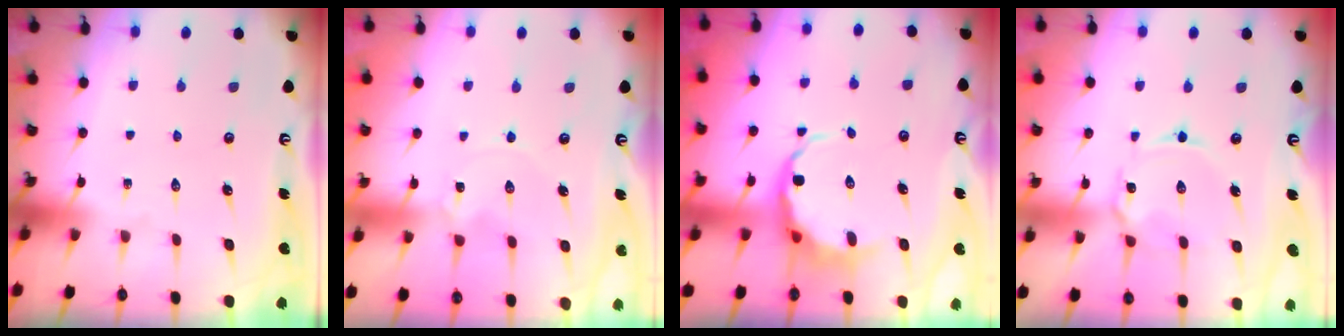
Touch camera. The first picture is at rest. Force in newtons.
{"total": 1.4, "press": 1.4, "slide": 0.2}
{"total": 6.7, "press": 6.4, "slide": 1.9}
{"total": 4.6, "press": 4.6, "slide": 0.4}